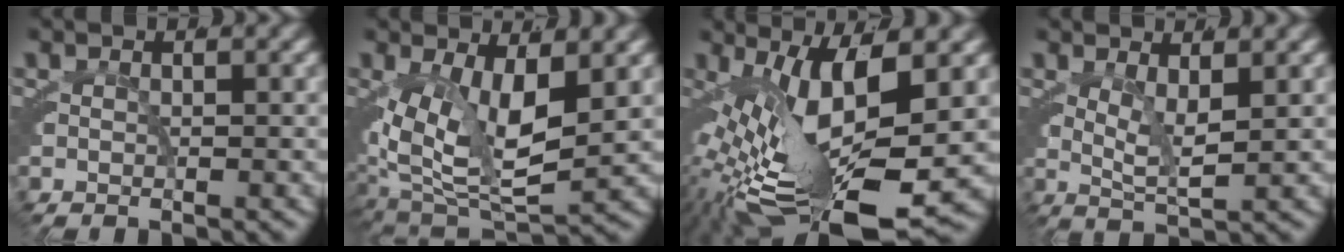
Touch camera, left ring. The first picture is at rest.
{"total": 9.2, "force": [-1.2, 5.6, 7.3], "torque": [-0.132, -0.045, 0.006]}
{"total": 11.7, "force": [-3.7, 4.5, 10.1], "torque": [-0.189, -0.043, -0.028]}
{"total": 3.3, "force": [1.4, 0.3, 2.9], "torque": [-0.047, -0.013, 0.033]}